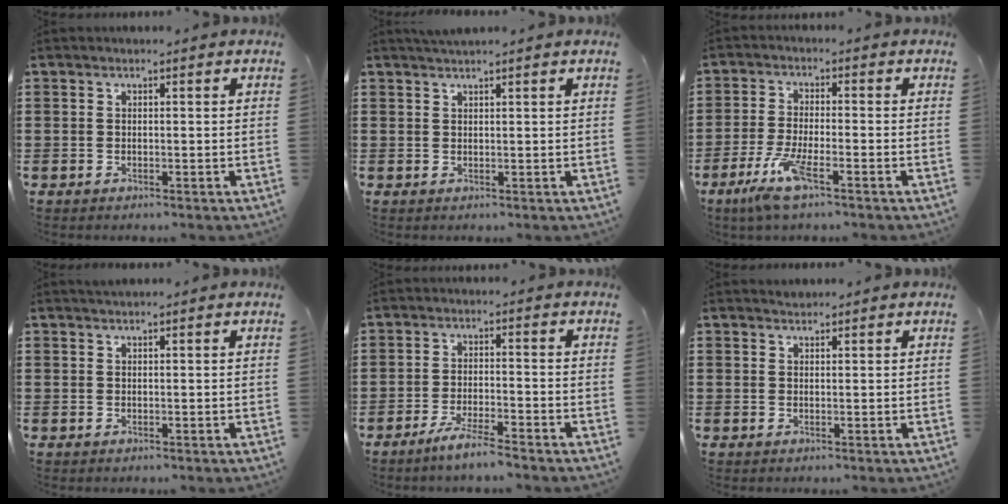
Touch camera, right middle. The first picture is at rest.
{"total": 1.2, "force": [1.2, 0.0, 0.3], "torque": [-0.008, -0.002, 0.023]}
{"total": 6.2, "force": [-3.6, 1.1, 5.0], "torque": [-0.113, -0.015, -0.066]}
{"total": 0.7, "force": [0.7, 0.0, 0.1], "torque": [-0.004, -0.003, 0.014]}
{"total": 4.1, "force": [-3.4, -0.6, 2.2], "torque": [-0.040, -0.008, -0.063]}
{"total": 1.0, "force": [0.9, 0.2, -0.3], "torque": [0.002, 0.000, 0.018]}